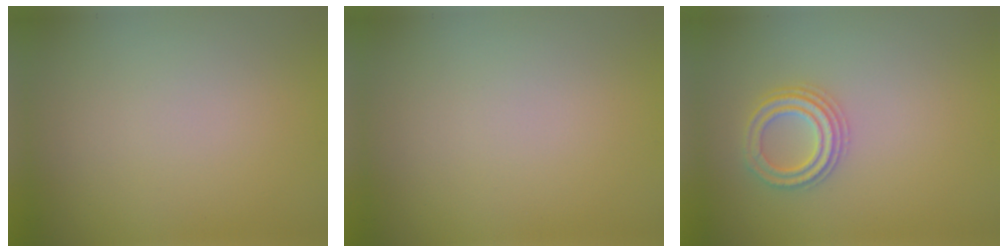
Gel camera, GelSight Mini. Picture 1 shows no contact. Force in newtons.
{"total": 0.0}
{"total": 2.5, "press": 2.4, "slide": 0.4}